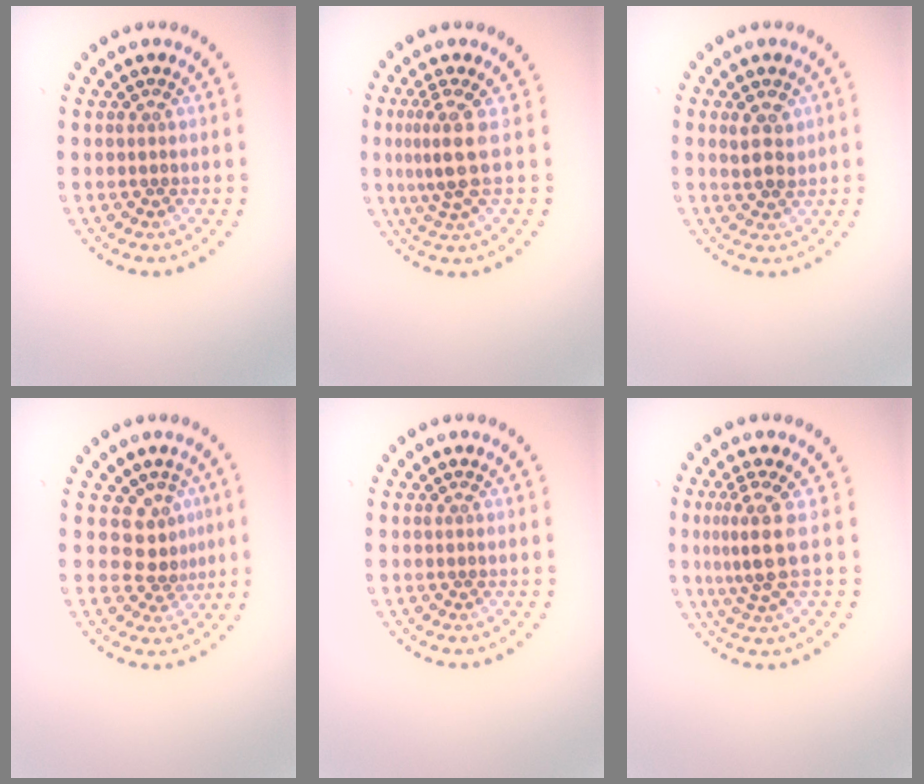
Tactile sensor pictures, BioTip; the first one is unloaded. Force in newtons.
{"total": 3.2, "press": 2.3, "slide": 2.1}
{"total": 2.3, "press": 2.2, "slide": 0.7}
{"total": 2.7, "press": 1.9, "slide": 2.0}
{"total": 0.0}
{"total": 3.2, "press": 2.4, "slide": 2.2}